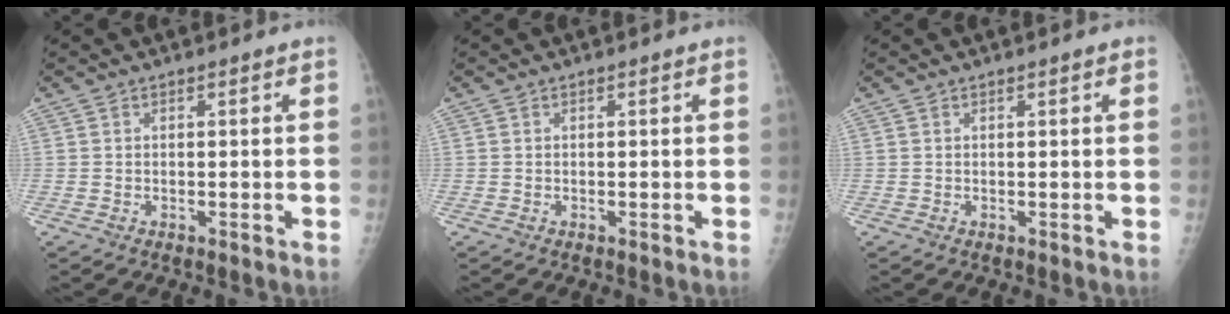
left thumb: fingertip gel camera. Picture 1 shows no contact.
{"total": 0.0}
{"total": 0.6, "force": [0.2, 0.1, 0.6], "torque": [-0.010, 0.001, 0.002]}